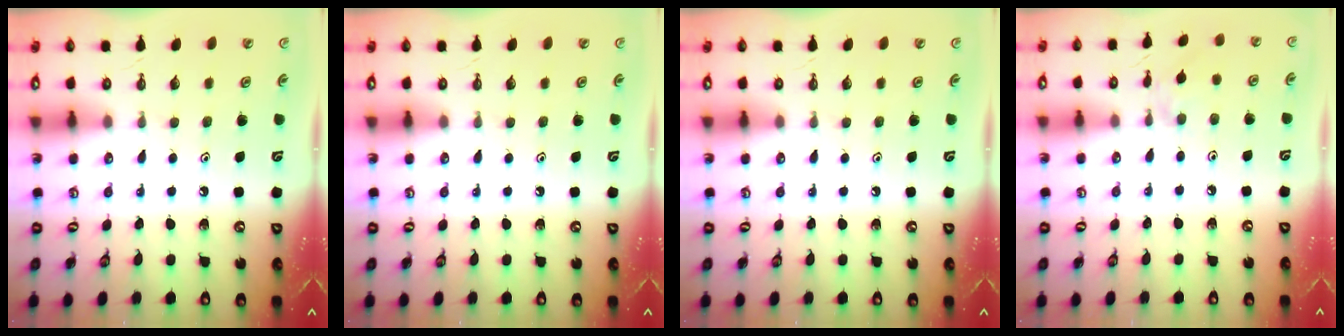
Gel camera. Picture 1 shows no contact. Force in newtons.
{"total": 0.0}
{"total": 0.0}
{"total": 1.2, "press": 1.2, "slide": 0.3}